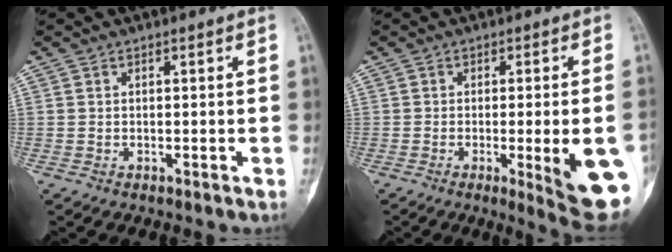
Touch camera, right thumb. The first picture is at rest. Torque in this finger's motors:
{"motor_torque": [-0.11, 0.71, 0.13, 0.05, 0.05]}